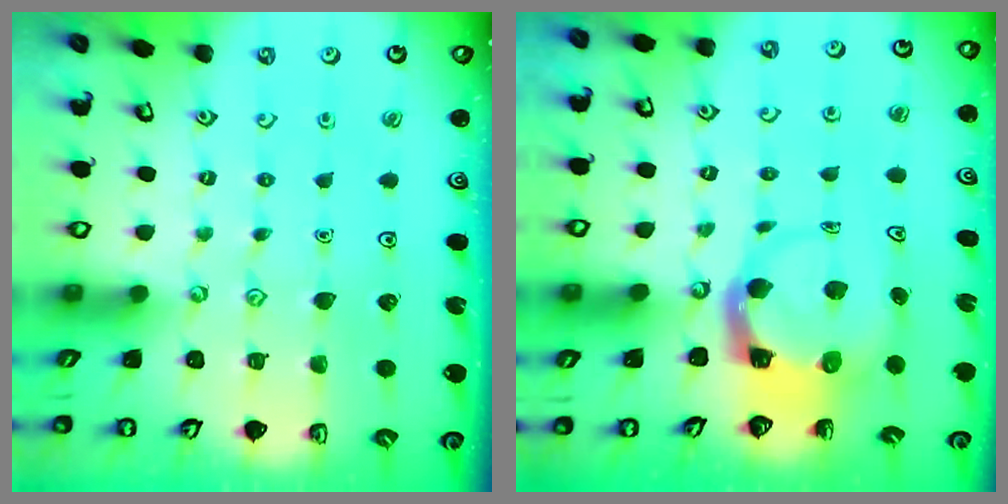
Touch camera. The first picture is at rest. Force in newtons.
{"total": 3.9, "press": 3.8, "slide": 0.6}